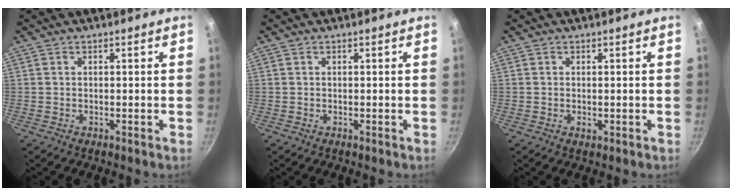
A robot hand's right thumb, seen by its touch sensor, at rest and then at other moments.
{"total": 0.0}
{"total": 0.9, "force": [-0.2, 0.6, 0.7], "torque": [-0.012, 0.000, -0.002]}